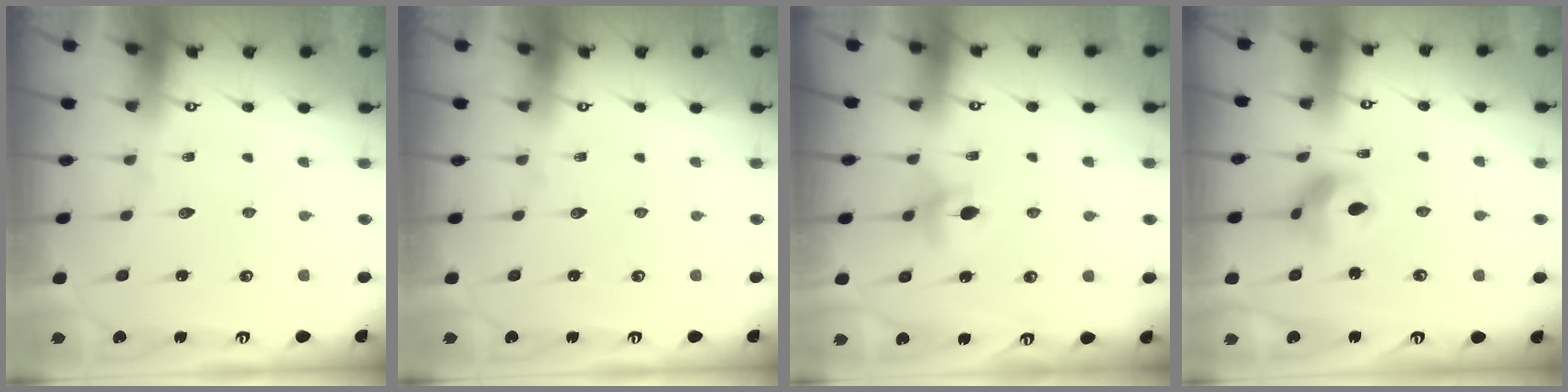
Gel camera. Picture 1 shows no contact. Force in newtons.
{"total": 0.0}
{"total": 5.5, "press": 5.5, "slide": 0.6}
{"total": 8.4, "press": 8.3, "slide": 0.9}